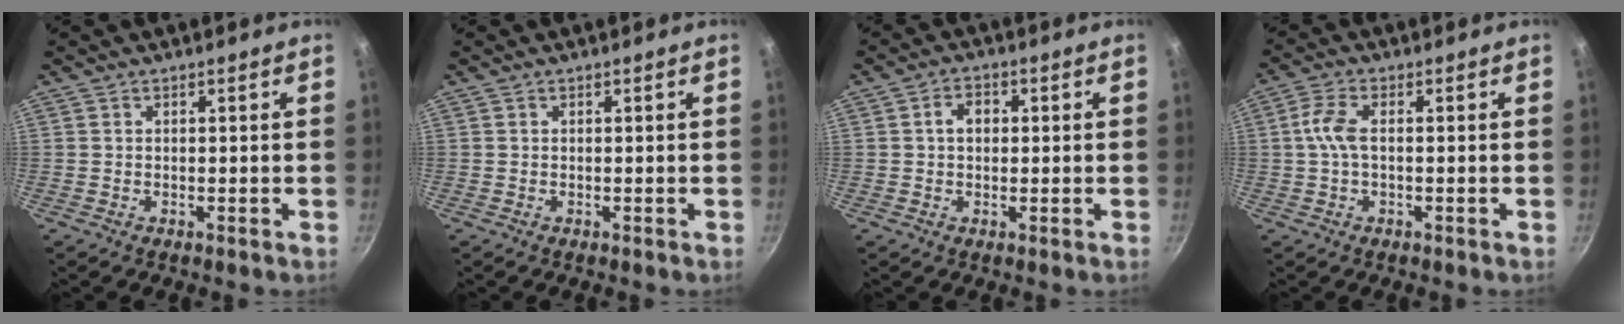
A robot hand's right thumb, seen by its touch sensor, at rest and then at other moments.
{"total": 0.0}
{"total": 3.6, "force": [0.4, 2.8, 2.3], "torque": [-0.021, 0.009, 0.004]}
{"total": 4.6, "force": [0.1, 2.0, 4.1], "torque": [-0.099, 0.012, -0.004]}